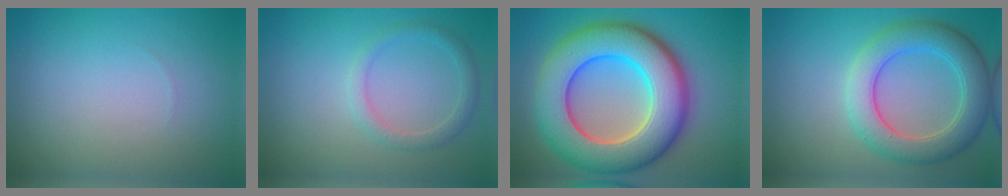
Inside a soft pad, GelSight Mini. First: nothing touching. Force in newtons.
{"total": 1.8, "press": 1.8, "slide": 0.0}
{"total": 12.4, "press": 12.4, "slide": 0.9}
{"total": 5.9, "press": 5.9, "slide": 0.4}